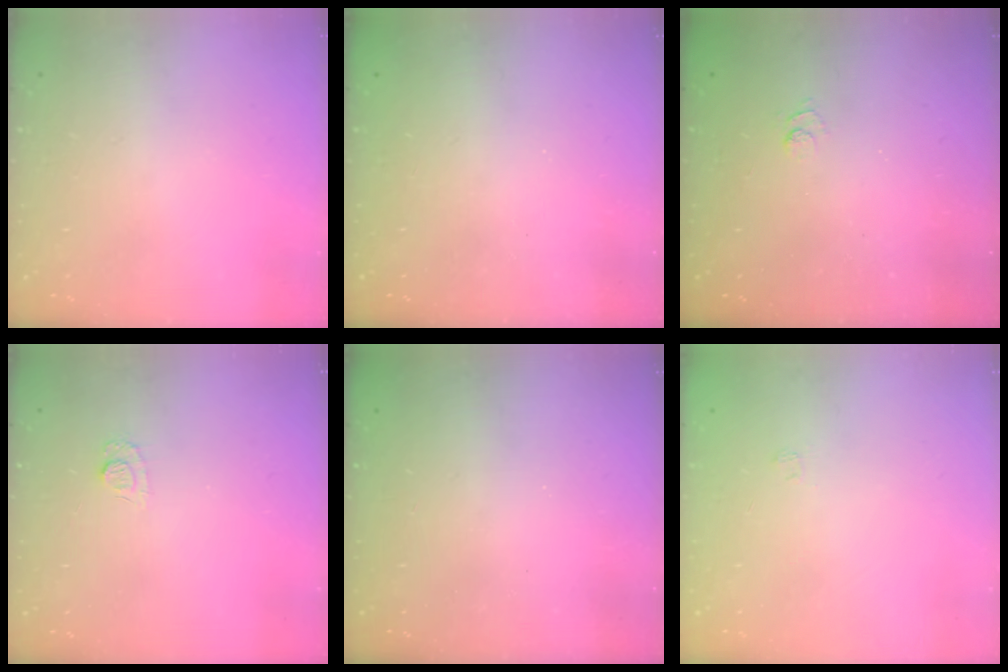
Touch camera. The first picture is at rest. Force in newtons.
{"total": 2.4, "press": 2.3, "slide": 0.8}
{"total": 2.4, "press": 1.9, "slide": 1.4}
{"total": 5.7, "press": 5.6, "slide": 0.8}
{"total": 2.3, "press": 2.2, "slide": 0.8}
{"total": 1.8, "press": 1.4, "slide": 1.1}